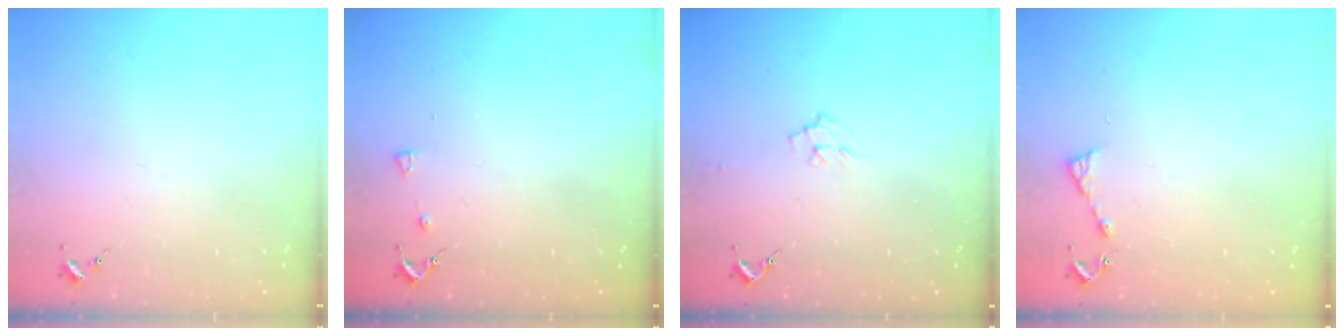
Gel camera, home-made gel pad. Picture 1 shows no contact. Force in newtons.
{"total": 3.3, "press": 3.3, "slide": 0.6}
{"total": 6.2, "press": 6.1, "slide": 0.9}
{"total": 5.6, "press": 5.6, "slide": 0.7}